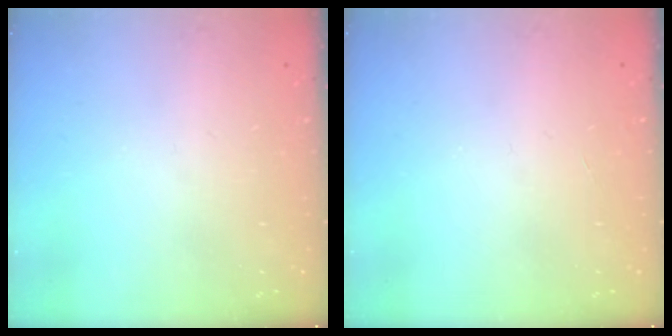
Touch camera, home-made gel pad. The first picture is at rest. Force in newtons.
{"total": 0.0}